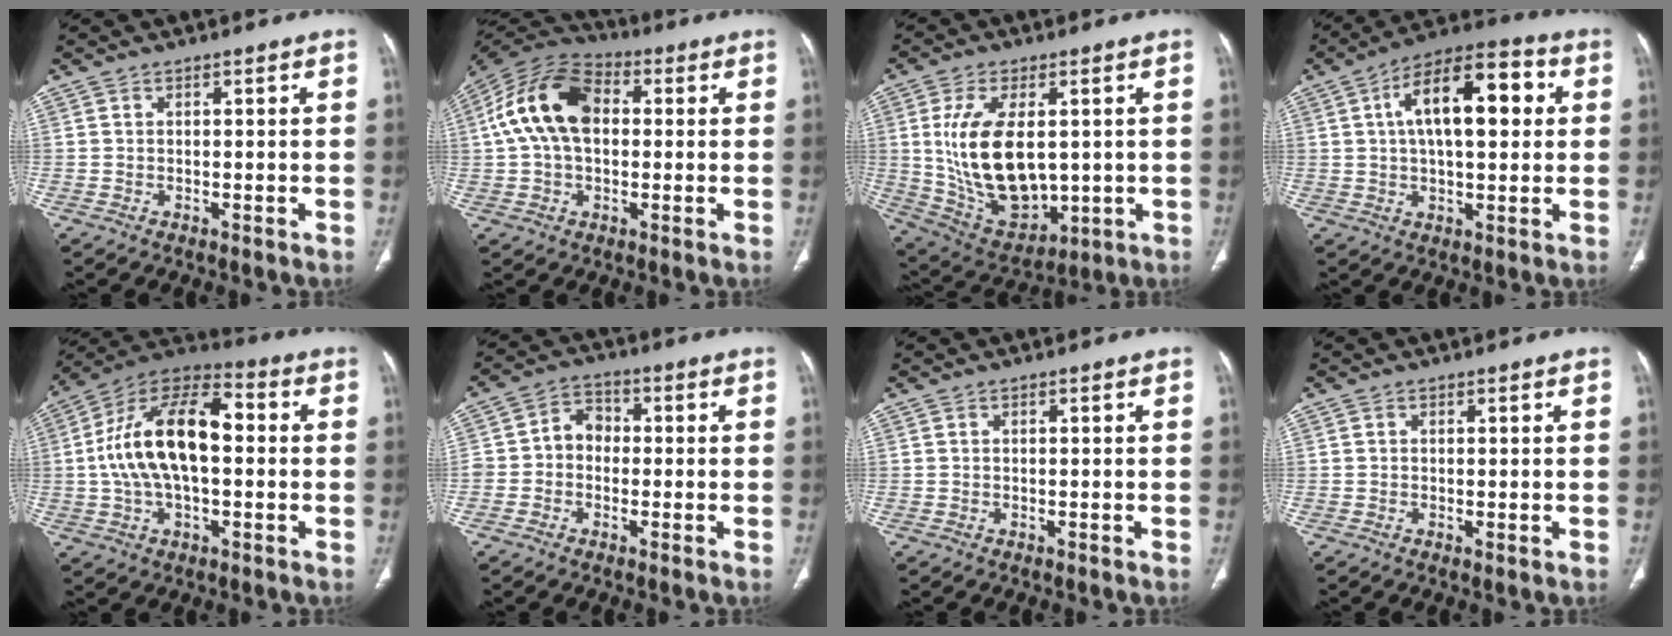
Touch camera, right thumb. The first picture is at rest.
{"total": 15.6, "force": [1.9, 10.2, 11.6], "torque": [-0.214, 0.034, 0.024]}
{"total": 18.1, "force": [1.5, 10.1, 14.9], "torque": [-0.260, -0.015, 0.053]}
{"total": 16.7, "force": [3.7, 7.7, 14.3], "torque": [-0.209, 0.024, 0.052]}
{"total": 18.8, "force": [0.9, 10.0, 16.0], "torque": [-0.285, 0.037, 0.008]}
{"total": 5.8, "force": [-0.8, 5.0, 2.9], "torque": [-0.025, 0.024, -0.027]}
{"total": 0.0}
{"total": 0.5, "force": [0.0, 0.1, 0.5], "torque": [-0.015, -0.004, -0.001]}